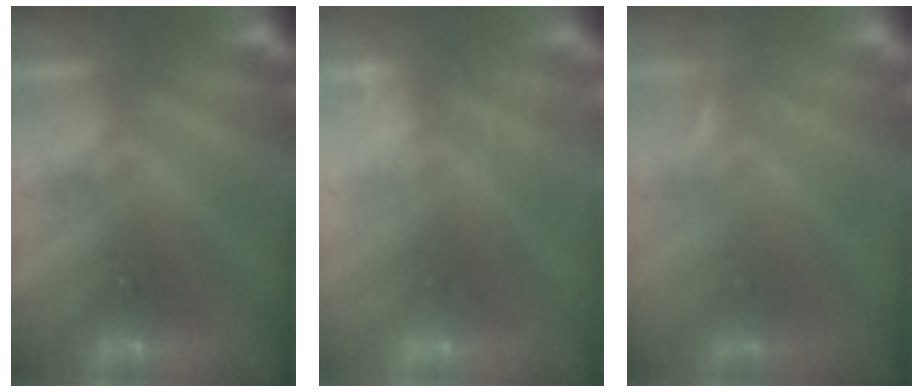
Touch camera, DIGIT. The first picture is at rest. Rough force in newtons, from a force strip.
{"total": 2.5}
{"total": 2.2}